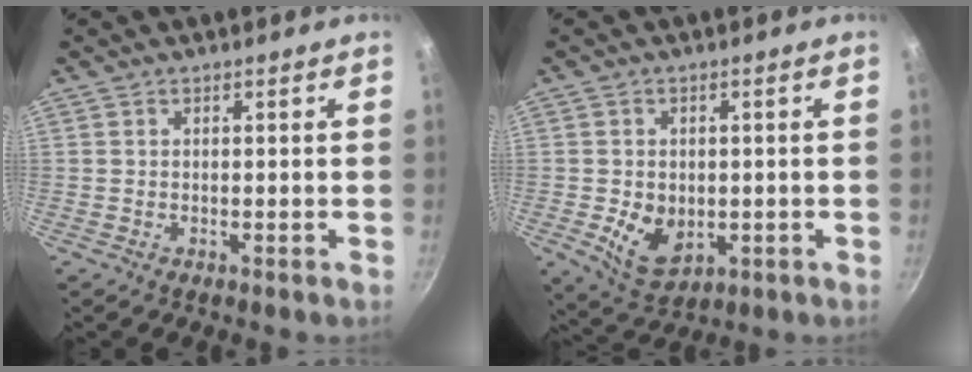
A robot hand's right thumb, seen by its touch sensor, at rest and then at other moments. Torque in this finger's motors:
{"motor_torque": [-0.60, 0.87, 0.27, 0.54, 0.19]}